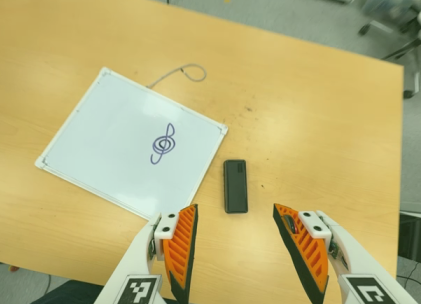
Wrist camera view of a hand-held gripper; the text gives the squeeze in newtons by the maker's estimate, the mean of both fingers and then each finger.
{"total": 0.0}